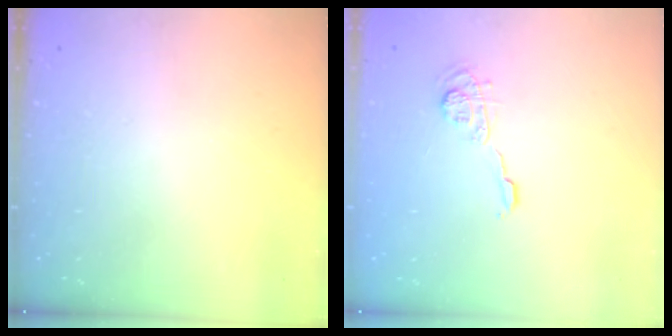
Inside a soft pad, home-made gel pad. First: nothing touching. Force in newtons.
{"total": 5.5, "press": 5.4, "slide": 1.1}